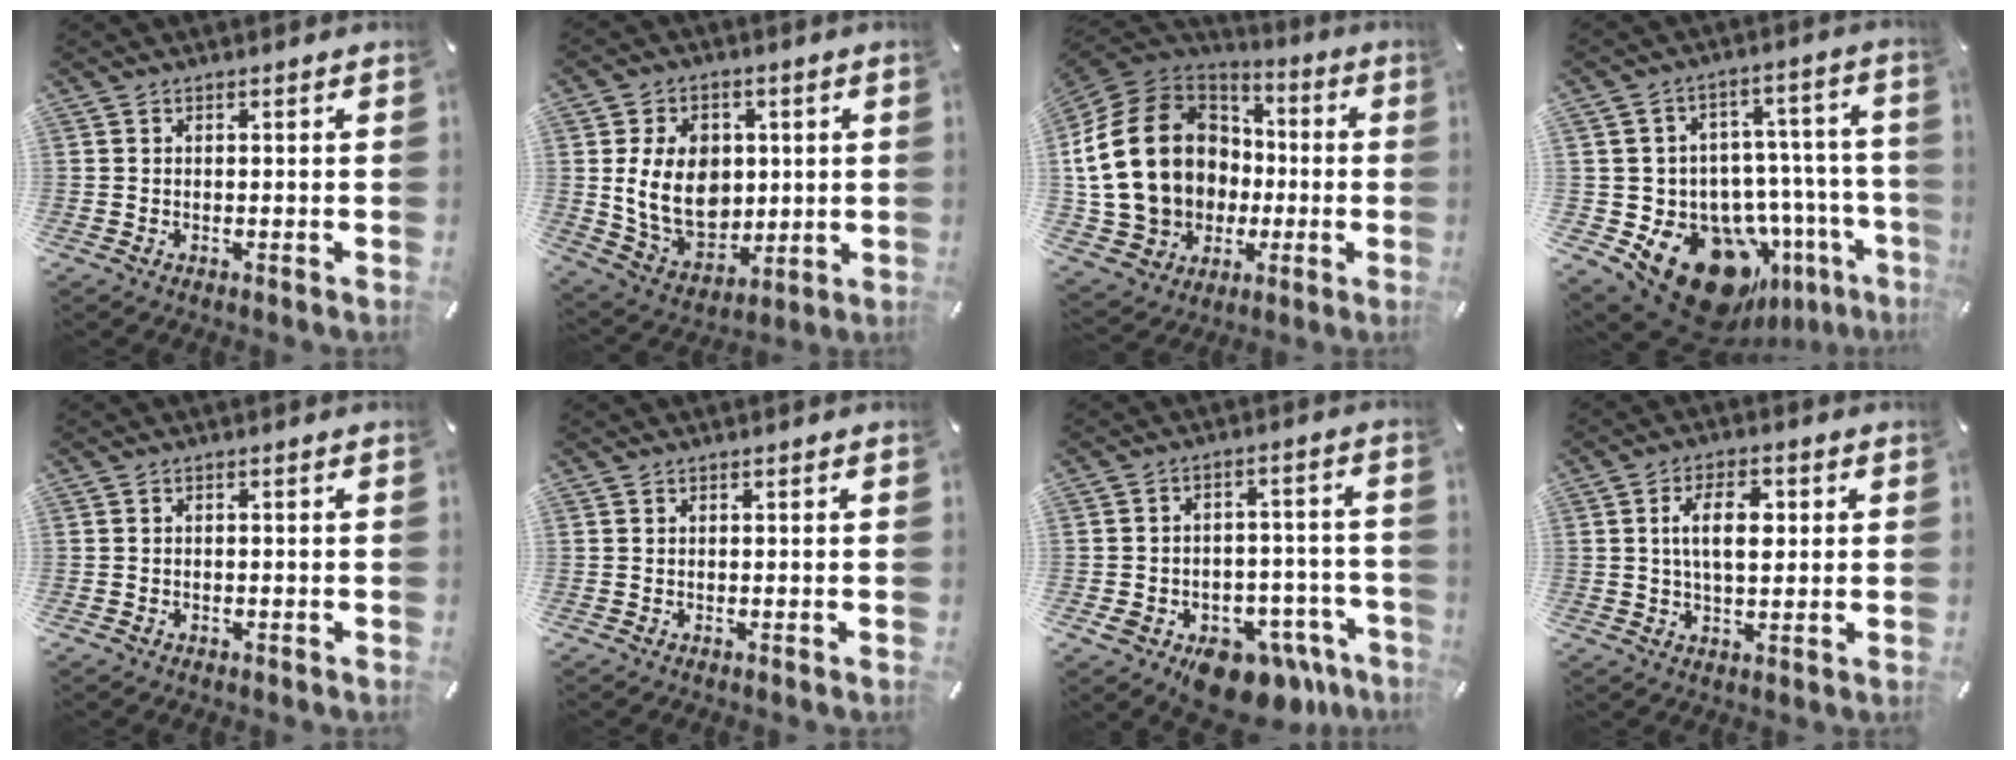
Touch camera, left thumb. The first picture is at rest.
{"total": 14.8, "force": [1.3, 11.8, 8.9], "torque": [-0.193, 0.000, 0.026]}
{"total": 24.1, "force": [0.8, 19.7, 13.8], "torque": [-0.316, 0.005, 0.040]}
{"total": 23.1, "force": [-12.5, 14.3, 13.2], "torque": [-0.176, 0.060, -0.171]}
{"total": 0.9, "force": [-0.5, 0.7, 0.3], "torque": [-0.006, 0.003, -0.012]}
{"total": 0.0}
{"total": 11.9, "force": [-6.9, 7.8, 5.8], "torque": [-0.048, 0.047, -0.103]}
{"total": 8.8, "force": [1.7, 4.9, 7.2], "torque": [-0.127, 0.005, 0.022]}